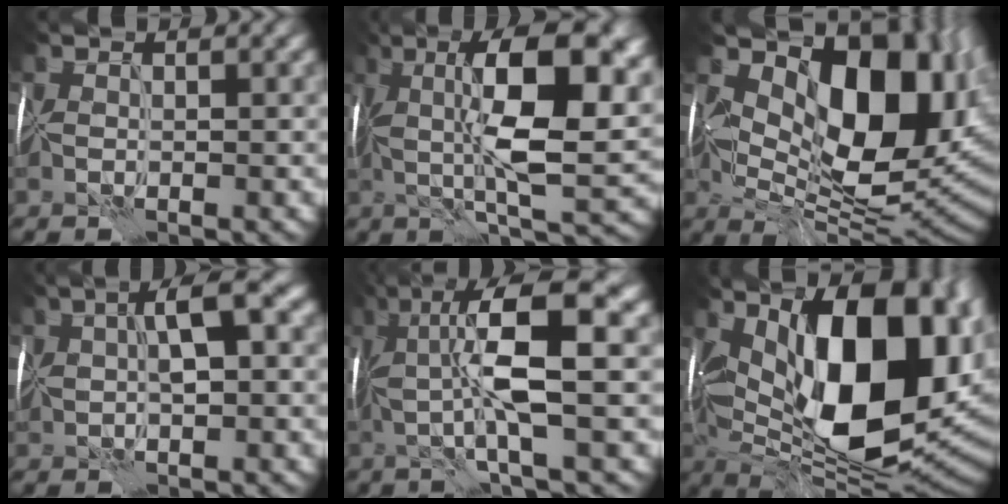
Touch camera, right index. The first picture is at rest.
{"total": 11.1, "force": [1.8, 3.4, 10.4], "torque": [-0.165, 0.004, 0.032]}
{"total": 13.9, "force": [3.9, 8.4, 10.3], "torque": [-0.135, 0.000, 0.073]}
{"total": 5.8, "force": [1.4, 2.7, 5.0], "torque": [-0.085, 0.016, 0.021]}
{"total": 7.9, "force": [1.1, 1.0, 7.8], "torque": [-0.135, 0.017, 0.022]}
{"total": 18.0, "force": [2.6, 9.0, 15.4], "torque": [-0.222, 0.014, 0.044]}